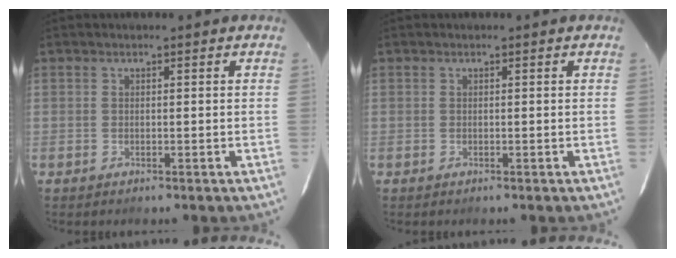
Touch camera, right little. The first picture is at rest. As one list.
[{"total": 0.0}]